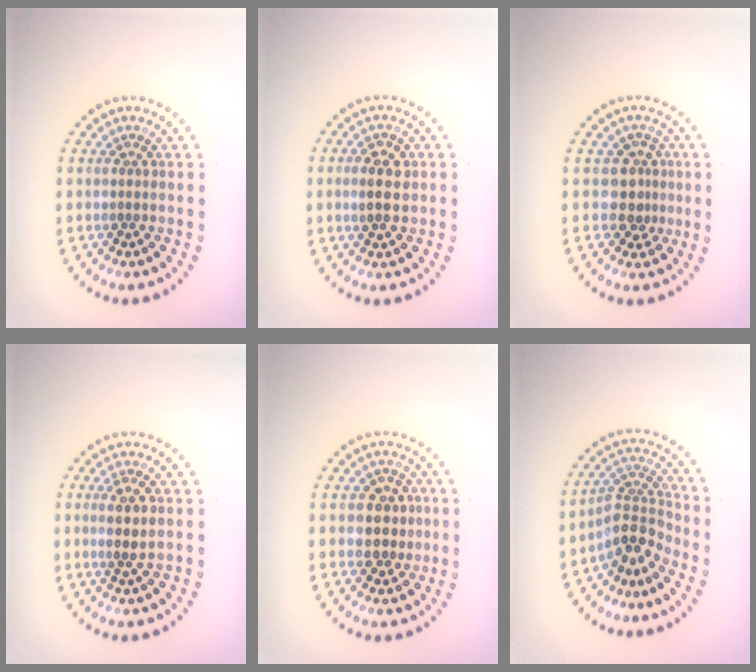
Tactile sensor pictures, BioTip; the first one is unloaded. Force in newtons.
{"total": 2.9, "press": 2.9, "slide": 0.2}
{"total": 2.6, "press": 2.0, "slide": 1.6}
{"total": 2.3, "press": 2.1, "slide": 0.8}
{"total": 3.1, "press": 3.1, "slide": 0.7}
{"total": 3.7, "press": 2.6, "slide": 2.6}